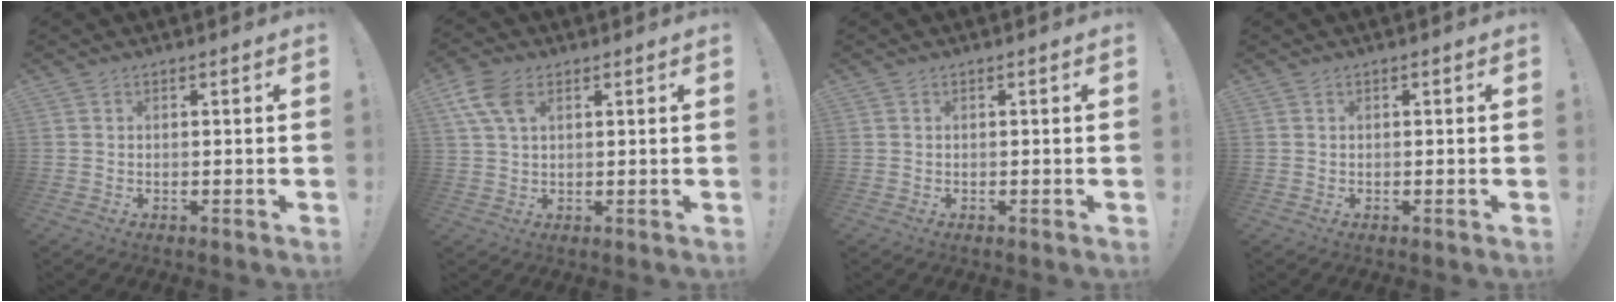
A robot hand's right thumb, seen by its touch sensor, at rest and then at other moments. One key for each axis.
{"total": 8.1, "fx": 3.5, "fy": 4.7, "fz": 5.5, "tx": -0.119, "ty": -0.002, "tz": 0.069}
{"total": 0.0}
{"total": 0.0}